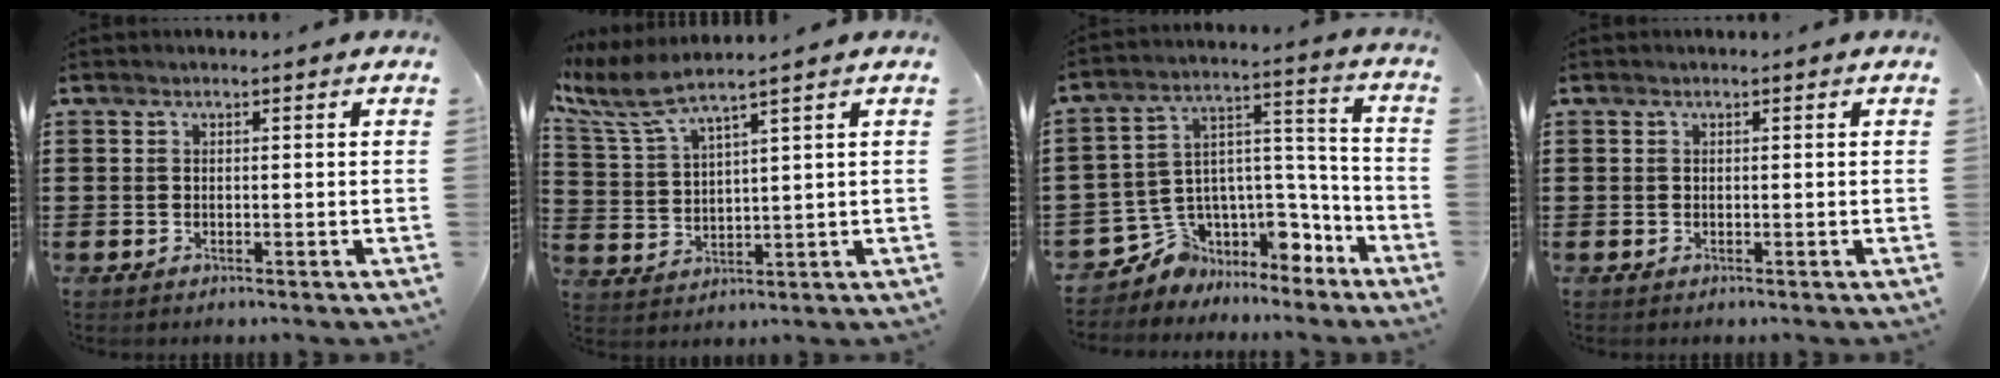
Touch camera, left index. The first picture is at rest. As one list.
[{"total": 6.1, "force": [5.0, 0.3, 3.5], "torque": [-0.098, -0.026, 0.083]}, {"total": 7.9, "force": [-5.1, 5.8, 1.6], "torque": [-0.043, -0.002, -0.087]}, {"total": 0.0}]